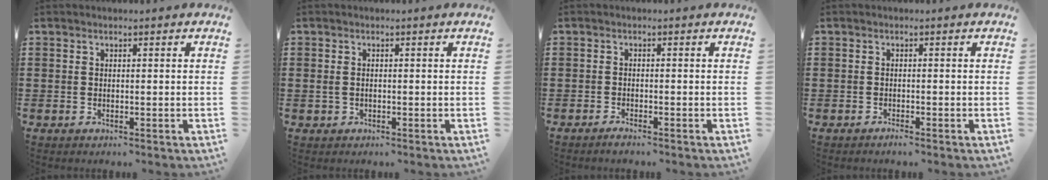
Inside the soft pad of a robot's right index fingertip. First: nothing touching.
{"total": 1.0, "force": [-0.1, 0.8, 0.6], "torque": [-0.015, 0.006, -0.003]}
{"total": 1.0, "force": [-1.0, 0.0, 0.3], "torque": [-0.009, -0.004, -0.018]}
{"total": 0.9, "force": [-0.8, 0.0, 0.3], "torque": [-0.009, -0.004, -0.016]}